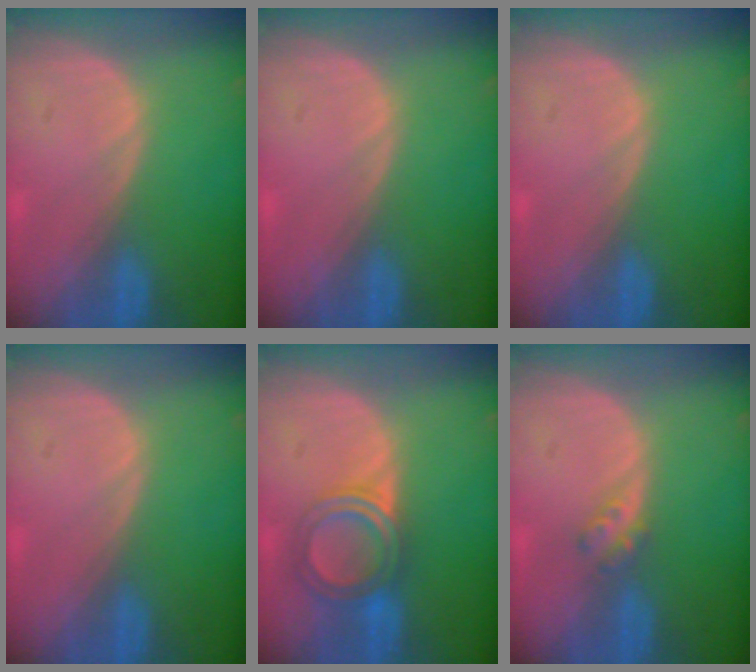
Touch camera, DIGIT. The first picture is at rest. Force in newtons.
{"total": 0.0}
{"total": 0.0}
{"total": 0.0}
{"total": 5.5, "press": 5.4, "slide": 0.6}
{"total": 2.5, "press": 2.1, "slide": 1.4}